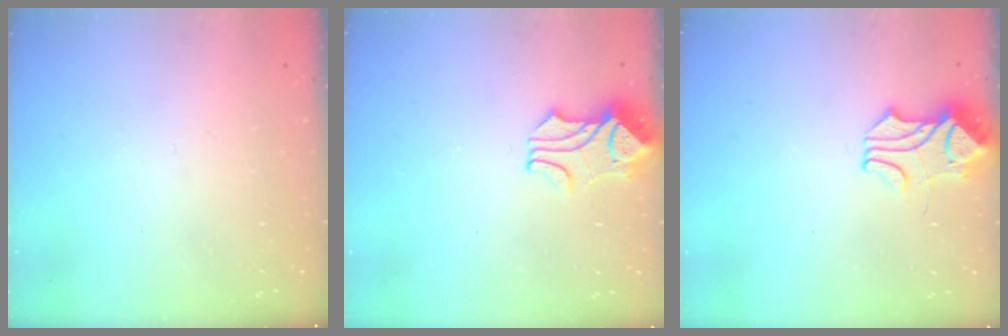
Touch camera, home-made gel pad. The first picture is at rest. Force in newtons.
{"total": 1.8, "press": 1.4, "slide": 1.0}
{"total": 1.8, "press": 1.7, "slide": 0.7}